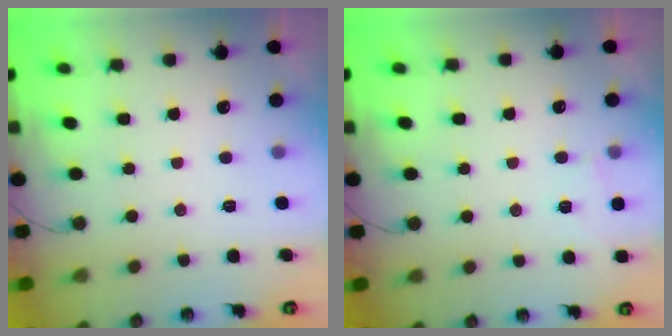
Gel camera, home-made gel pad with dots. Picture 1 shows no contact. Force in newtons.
{"total": 3.7, "press": 3.4, "slide": 1.5}